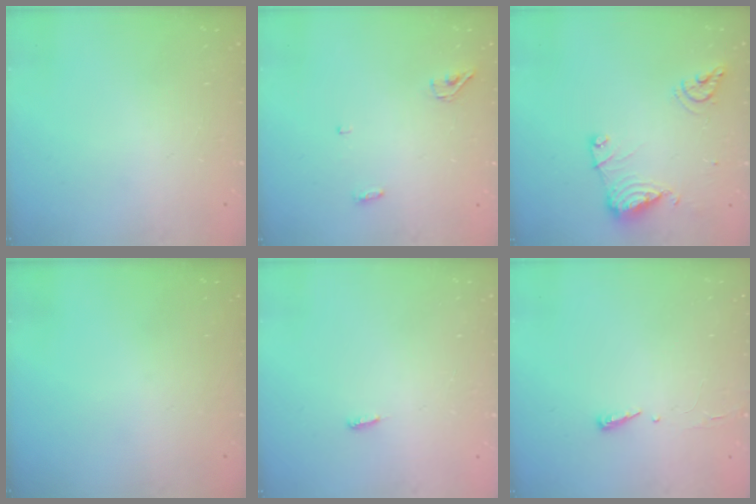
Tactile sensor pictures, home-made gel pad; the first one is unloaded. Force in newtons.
{"total": 3.7, "press": 3.6, "slide": 0.9}
{"total": 11.9, "press": 11.9, "slide": 1.3}
{"total": 0.0}
{"total": 3.6, "press": 3.4, "slide": 1.0}
{"total": 2.9, "press": 2.9, "slide": 0.4}